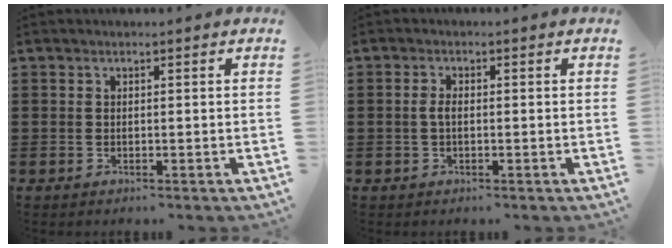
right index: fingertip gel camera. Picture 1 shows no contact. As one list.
[{"total": 1.8, "force": [-0.2, 0.7, 1.6], "torque": [-0.045, -0.005, -0.010]}]